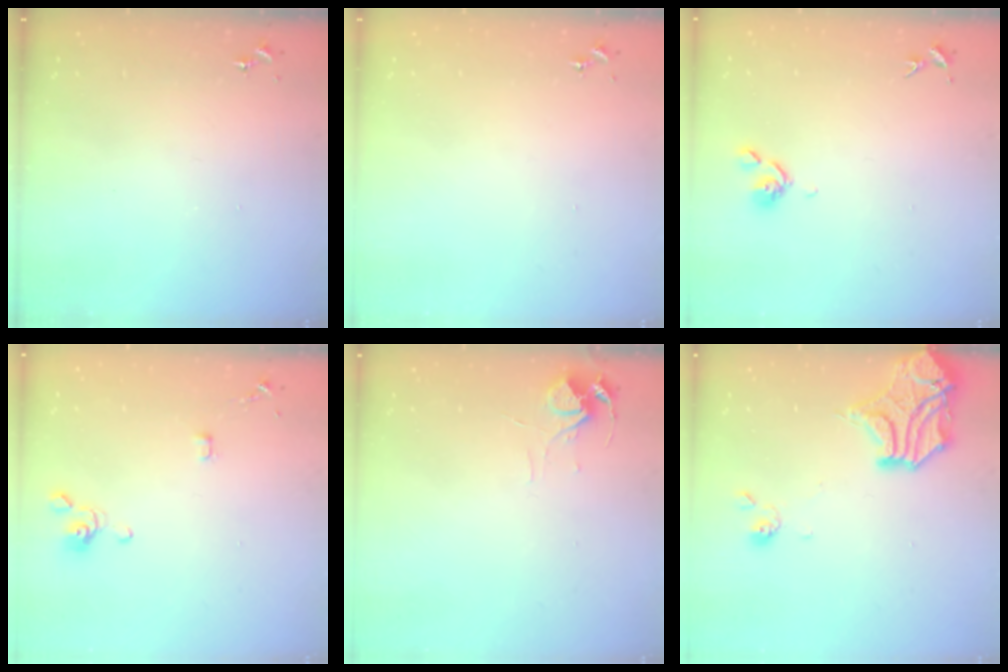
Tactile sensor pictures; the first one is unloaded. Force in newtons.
{"total": 0.0}
{"total": 6.4, "press": 6.2, "slide": 1.3}
{"total": 4.2, "press": 4.1, "slide": 1.0}
{"total": 7.1, "press": 7.1, "slide": 0.5}
{"total": 16.4, "press": 16.1, "slide": 3.1}